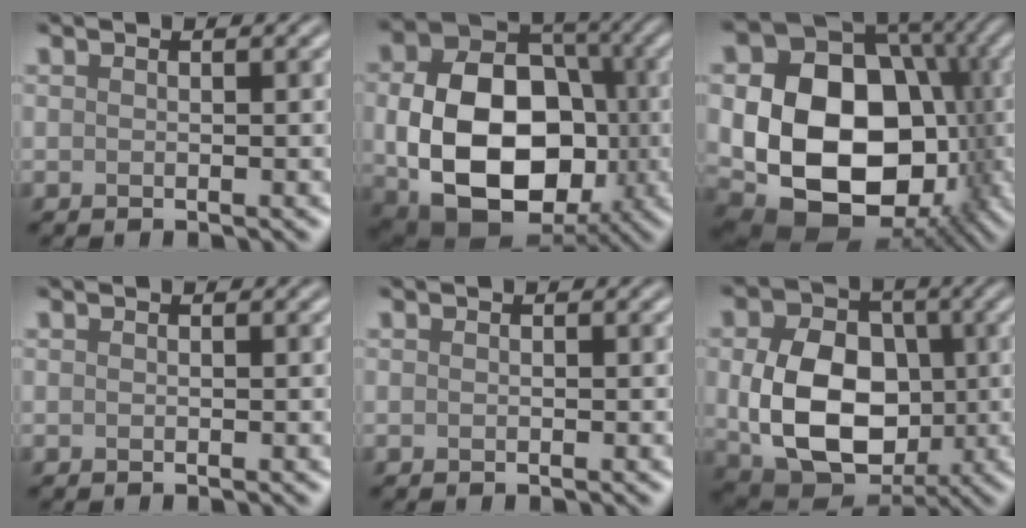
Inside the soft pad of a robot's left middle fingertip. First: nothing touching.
{"total": 13.9, "force": [-1.8, 10.0, 9.5], "torque": [-0.167, -0.026, -0.029]}
{"total": 18.4, "force": [-1.7, 14.1, 11.7], "torque": [-0.174, -0.026, -0.011]}
{"total": 0.0}
{"total": 0.0}
{"total": 11.0, "force": [-0.4, 8.2, 7.4], "torque": [-0.143, -0.017, -0.003]}